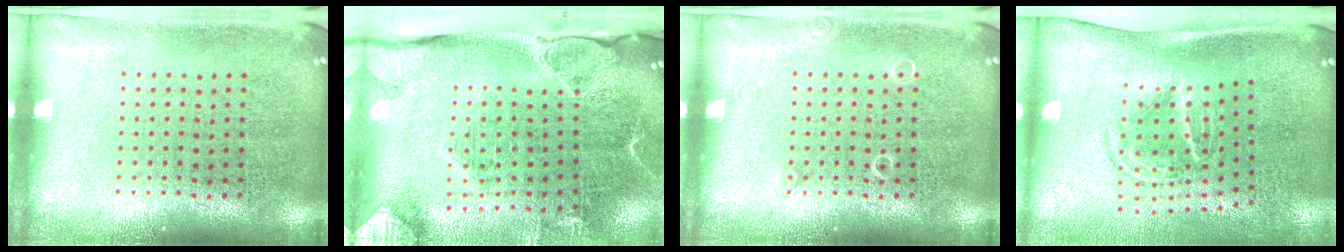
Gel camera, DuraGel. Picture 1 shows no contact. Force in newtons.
{"total": 3.0, "press": 2.3, "slide": 1.9}
{"total": 0.7, "press": 0.7, "slide": 0.1}
{"total": 1.7, "press": 1.1, "slide": 1.3}